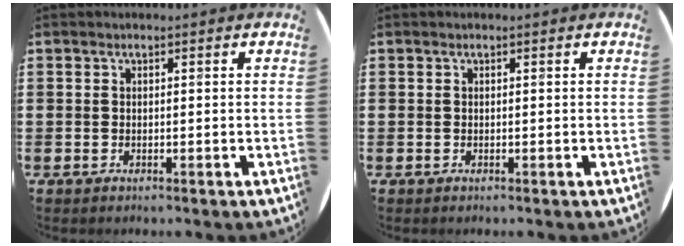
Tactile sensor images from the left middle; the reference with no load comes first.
{"total": 0.0}